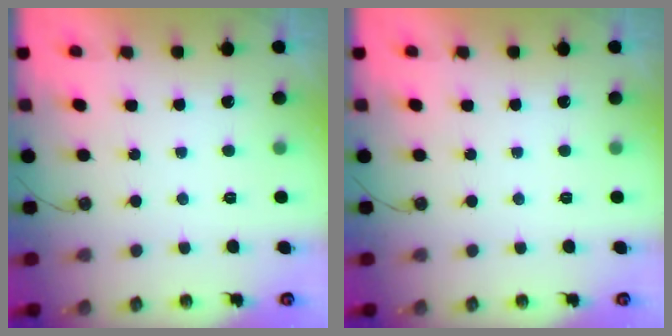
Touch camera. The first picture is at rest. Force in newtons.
{"total": 0.0}